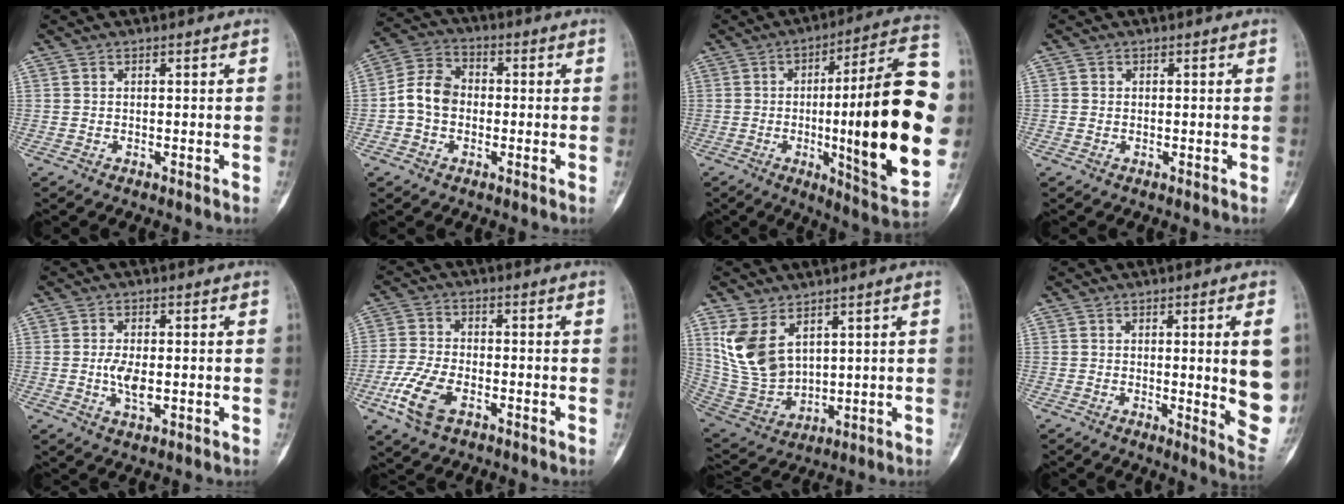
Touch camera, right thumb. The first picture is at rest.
{"total": 7.9, "force": [-0.9, 6.2, 4.8], "torque": [-0.076, 0.028, -0.030]}
{"total": 29.4, "force": [-1.8, 4.9, 29.0], "torque": [-0.396, 0.001, -0.032]}
{"total": 0.6, "force": [0.0, 0.6, 0.1], "torque": [0.002, 0.002, -0.002]}
{"total": 4.8, "force": [-0.4, 2.3, 4.1], "torque": [-0.081, -0.005, -0.009]}
{"total": 9.2, "force": [-3.9, 5.0, 6.7], "torque": [-0.151, 0.008, -0.078]}
{"total": 11.8, "force": [5.3, 7.3, 7.7], "torque": [-0.143, -0.022, 0.129]}
{"total": 12.3, "force": [1.0, 1.9, 12.1], "torque": [-0.141, -0.022, 0.018]}